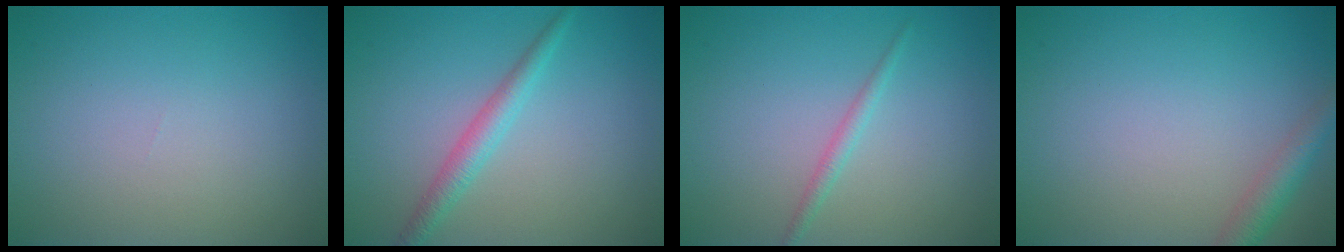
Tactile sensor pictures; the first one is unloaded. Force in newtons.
{"total": 2.3, "press": 2.2, "slide": 0.1}
{"total": 1.1, "press": 1.1, "slide": 0.0}
{"total": 2.4, "press": 2.4, "slide": 0.1}